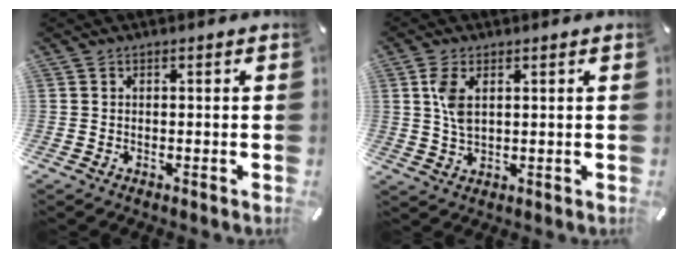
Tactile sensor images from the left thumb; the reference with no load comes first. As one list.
[{"total": 5.4, "force": [1.9, 2.9, 4.1], "torque": [-0.105, 0.002, 0.028]}]